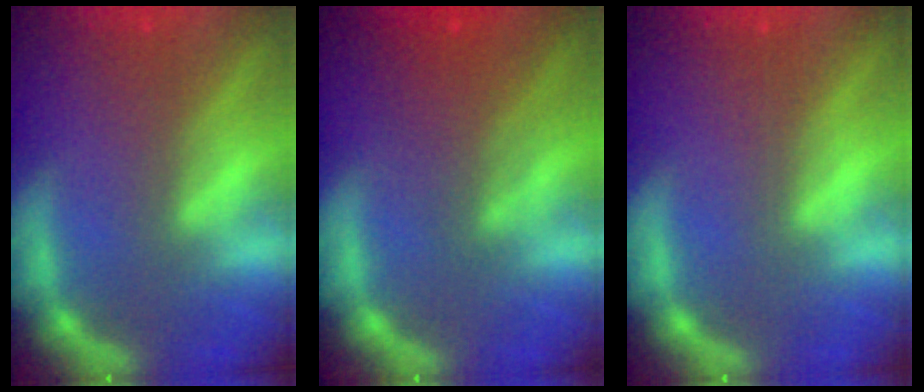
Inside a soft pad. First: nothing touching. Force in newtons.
{"total": 4.1}
{"total": 0.0}